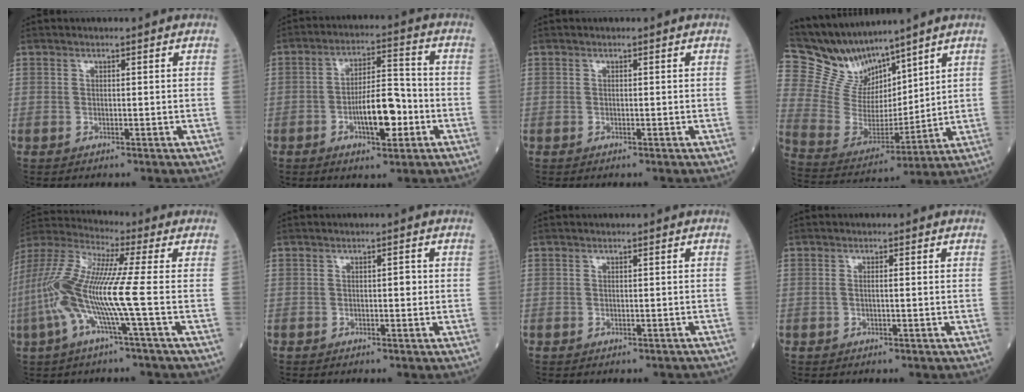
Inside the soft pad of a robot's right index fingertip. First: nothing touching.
{"total": 9.8, "force": [-3.2, 3.3, 8.7], "torque": [-0.156, 0.015, -0.049]}
{"total": 0.0}
{"total": 12.1, "force": [11.4, 3.1, 2.8], "torque": [-0.087, 0.012, 0.243]}
{"total": 14.5, "force": [-2.9, 0.0, 14.2], "torque": [-0.314, 0.006, -0.071]}
{"total": 1.4, "force": [-0.2, 0.7, 1.2], "torque": [-0.027, 0.010, -0.002]}
{"total": 2.0, "force": [-1.4, 1.2, 0.8], "torque": [-0.018, 0.009, -0.011]}
{"total": 1.3, "force": [-0.1, 0.5, 1.2], "torque": [-0.034, 0.006, 0.000]}